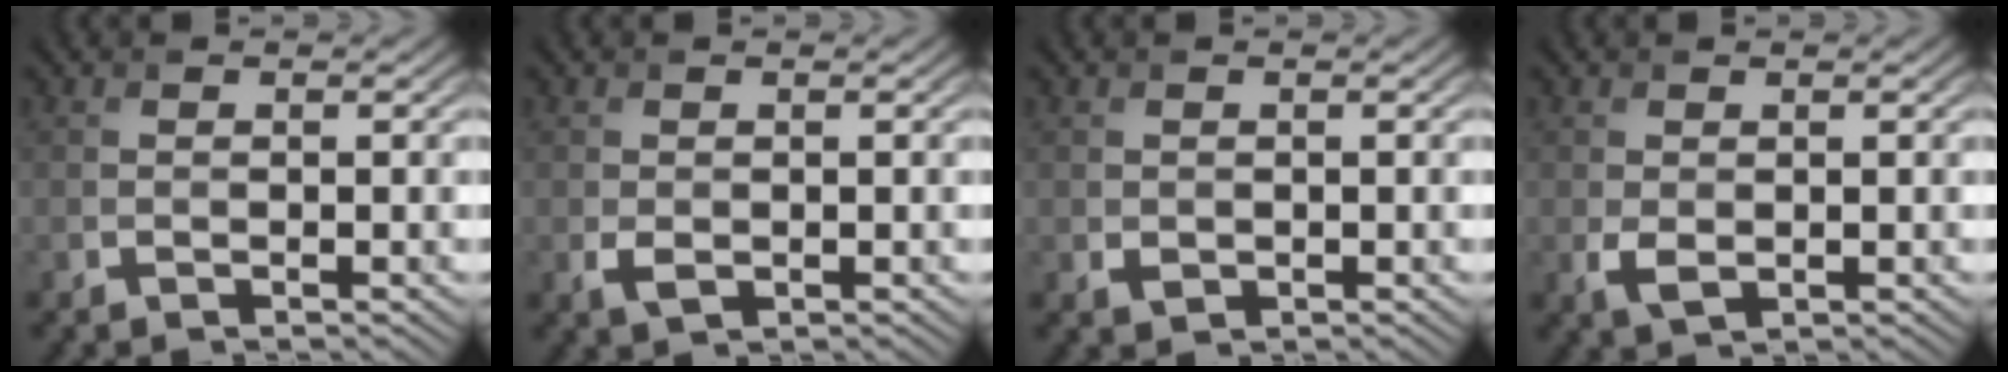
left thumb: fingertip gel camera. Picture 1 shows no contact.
{"total": 1.6, "force": [-0.3, 1.1, 1.1], "torque": [-0.029, -0.008, -0.002]}
{"total": 0.9, "force": [0.0, 0.8, 0.5], "torque": [-0.010, -0.007, 0.003]}
{"total": 2.0, "force": [-0.2, 1.3, 1.5], "torque": [-0.038, -0.008, 0.001]}